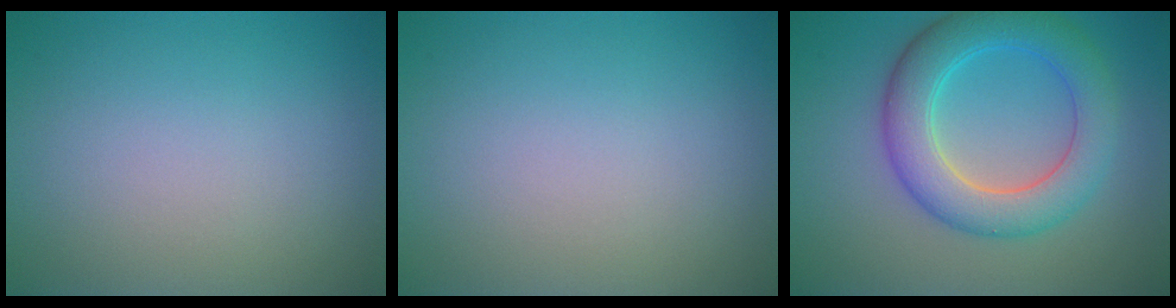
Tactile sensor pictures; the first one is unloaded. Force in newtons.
{"total": 0.0}
{"total": 6.4, "press": 6.4, "slide": 0.0}